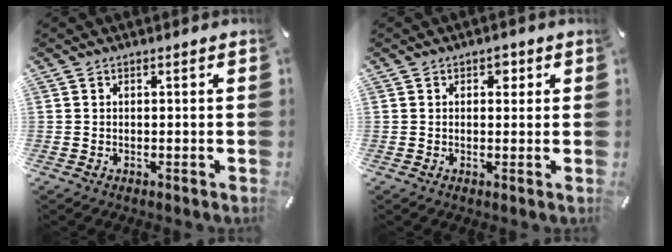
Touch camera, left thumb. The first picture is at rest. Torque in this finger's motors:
{"motor_torque": [0.30, 0.52, 0.32, -0.37, 0.04]}